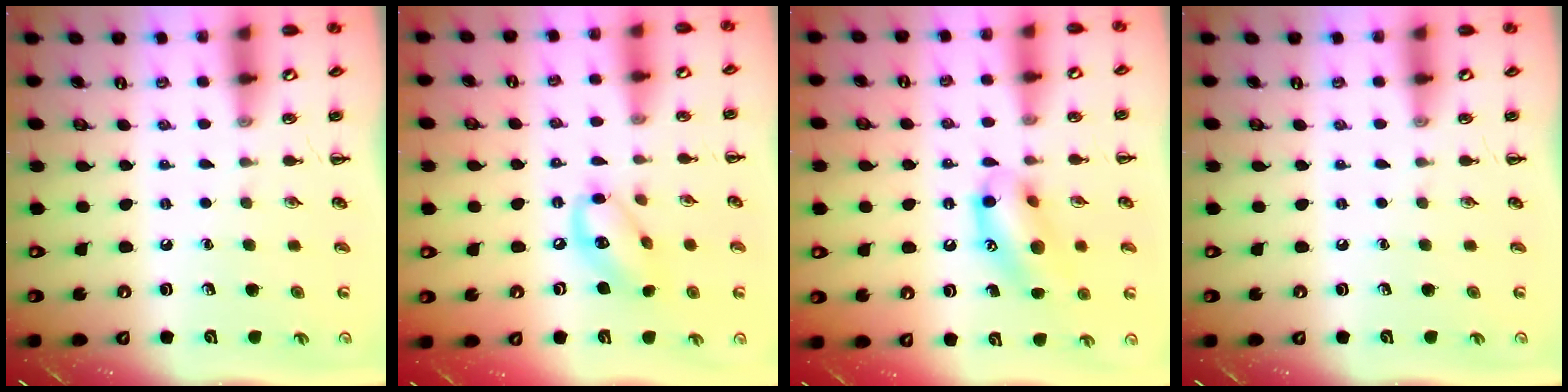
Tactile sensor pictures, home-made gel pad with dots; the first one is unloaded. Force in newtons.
{"total": 10.9, "press": 10.6, "slide": 2.2}
{"total": 14.2, "press": 14.0, "slide": 2.1}
{"total": 0.0}